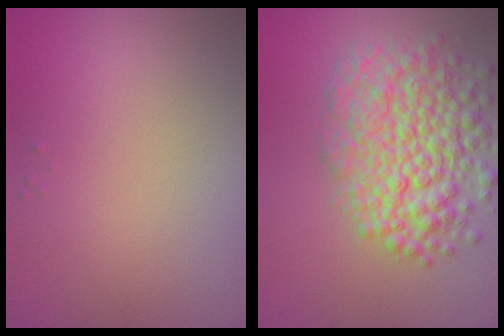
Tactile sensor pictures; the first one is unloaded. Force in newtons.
{"total": 7.3, "press": 7.3, "slide": 0.3}